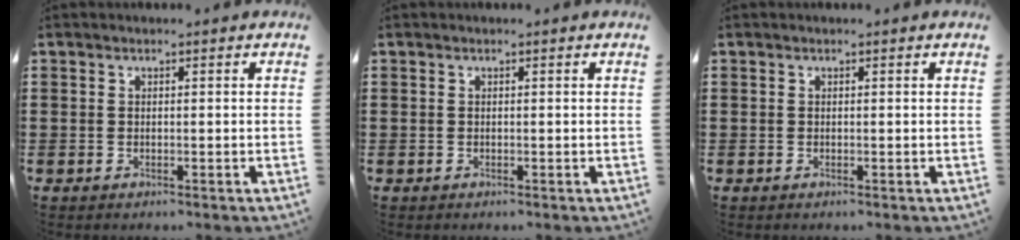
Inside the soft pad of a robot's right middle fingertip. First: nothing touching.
{"total": 0.0}
{"total": 0.0}